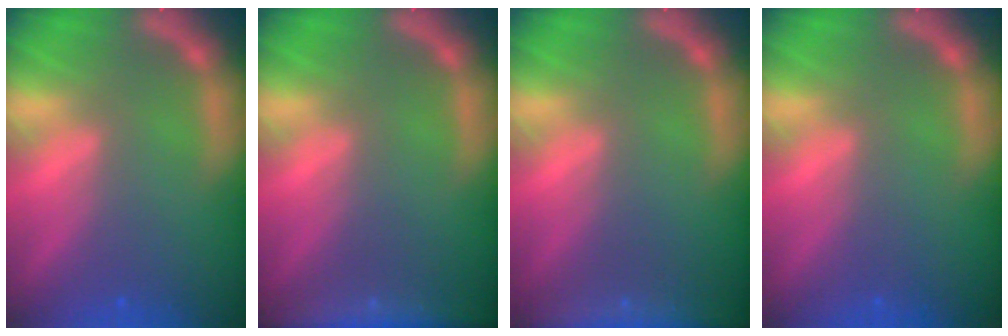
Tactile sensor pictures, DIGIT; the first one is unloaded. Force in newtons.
{"total": 7.4}
{"total": 8.5}
{"total": 0.0}